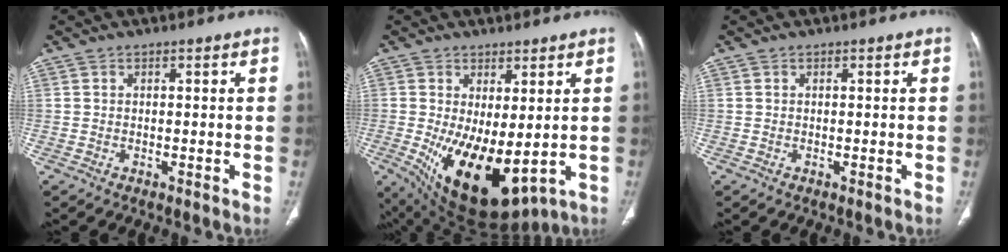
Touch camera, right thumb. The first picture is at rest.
{"total": 15.0, "force": [-1.9, 7.0, 13.1], "torque": [-0.215, -0.028, 0.001]}
{"total": 0.0}